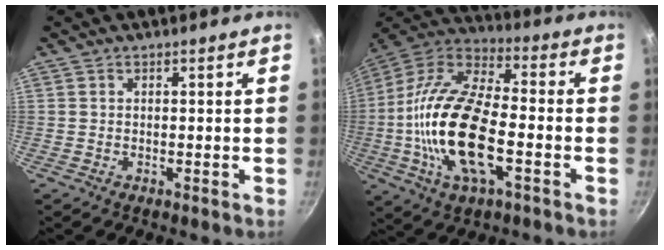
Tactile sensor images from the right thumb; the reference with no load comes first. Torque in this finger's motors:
{"motor_torque": [1.05, 2.68, 2.24, -0.53, 0.26]}